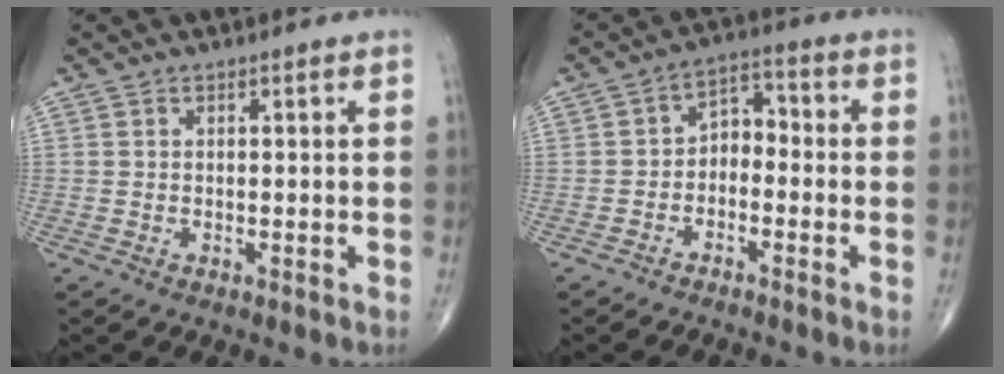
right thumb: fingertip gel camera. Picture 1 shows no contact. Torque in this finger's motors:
{"motor_torque": [0.16, -0.03, 0.26, -0.13, -0.01]}